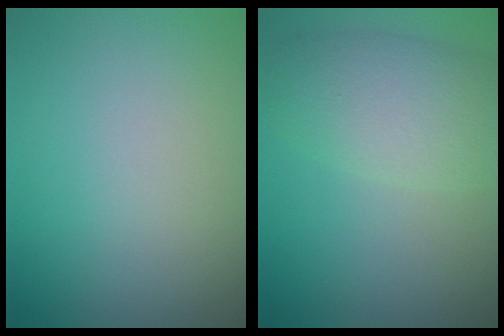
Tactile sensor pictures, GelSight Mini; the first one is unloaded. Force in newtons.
{"total": 5.5, "press": 5.5, "slide": 0.2}